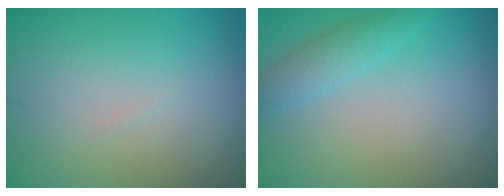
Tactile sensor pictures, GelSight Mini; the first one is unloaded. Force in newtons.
{"total": 2.0, "press": 2.0, "slide": 0.0}